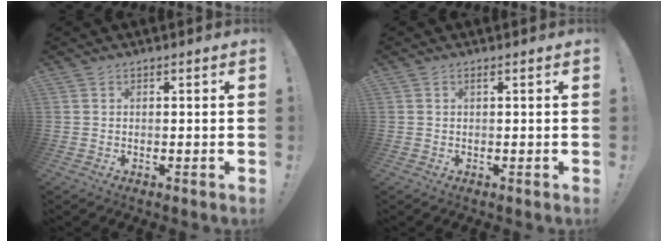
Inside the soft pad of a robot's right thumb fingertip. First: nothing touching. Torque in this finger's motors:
{"motor_torque": [-0.01, 0.18, 0.22, -0.04, -0.02]}